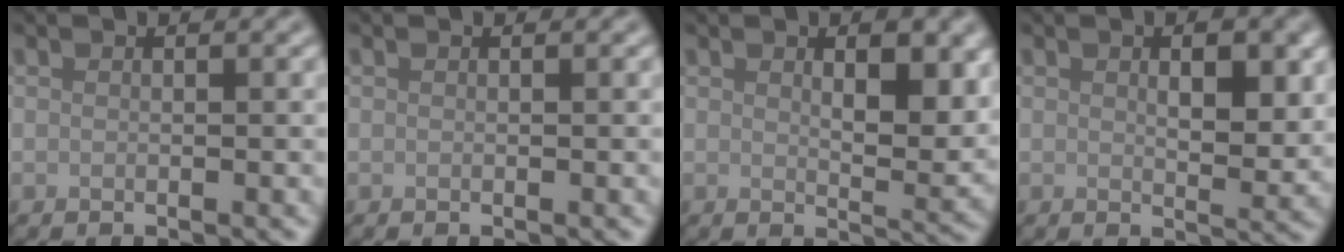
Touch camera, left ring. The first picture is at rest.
{"total": 0.0}
{"total": 5.2, "force": [1.7, 2.1, 4.4], "torque": [-0.058, -0.007, 0.032]}
{"total": 4.0, "force": [1.2, 1.8, 3.4], "torque": [-0.048, -0.006, 0.022]}